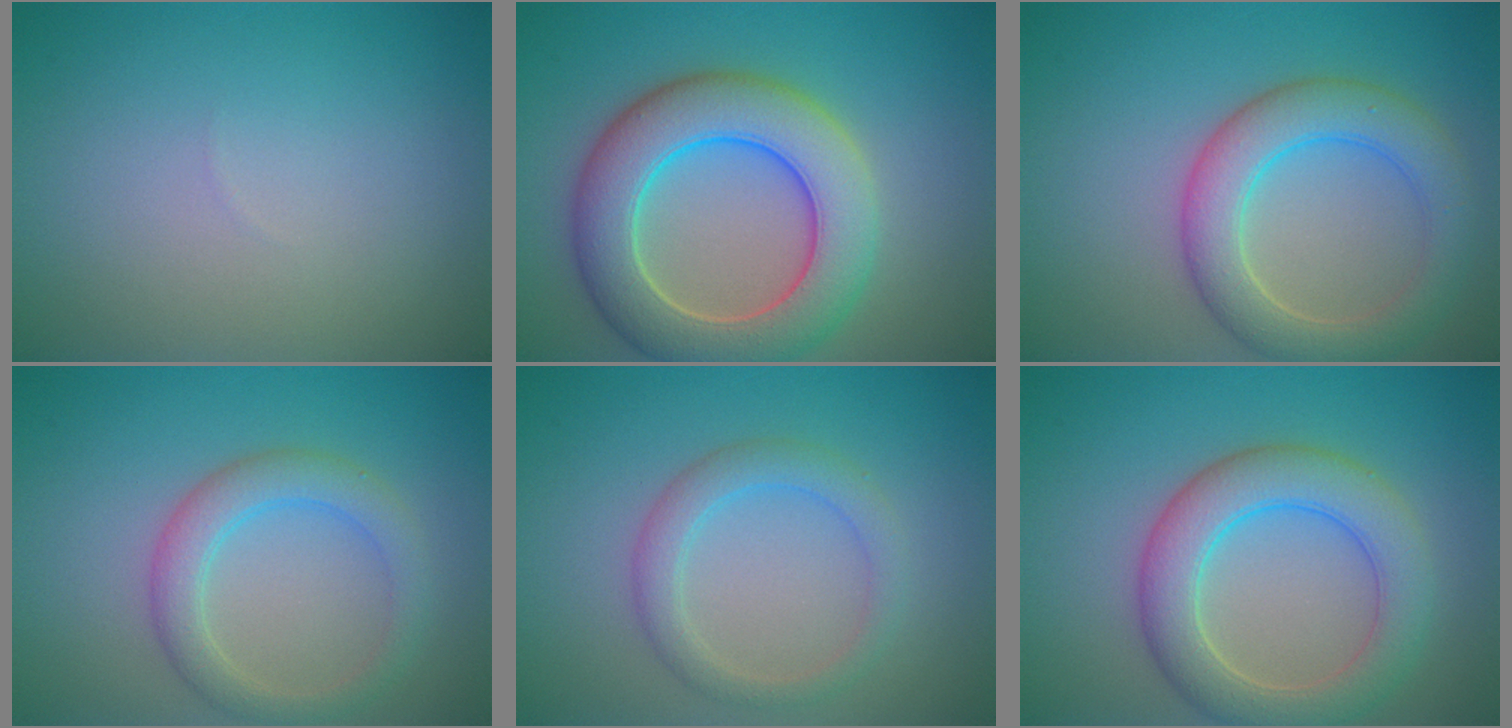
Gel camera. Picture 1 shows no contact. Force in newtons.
{"total": 8.8, "press": 8.7, "slide": 0.7}
{"total": 5.7, "press": 5.7, "slide": 0.4}
{"total": 3.4, "press": 3.4, "slide": 0.1}
{"total": 2.7, "press": 2.7, "slide": 0.1}
{"total": 5.9, "press": 5.9, "slide": 0.2}